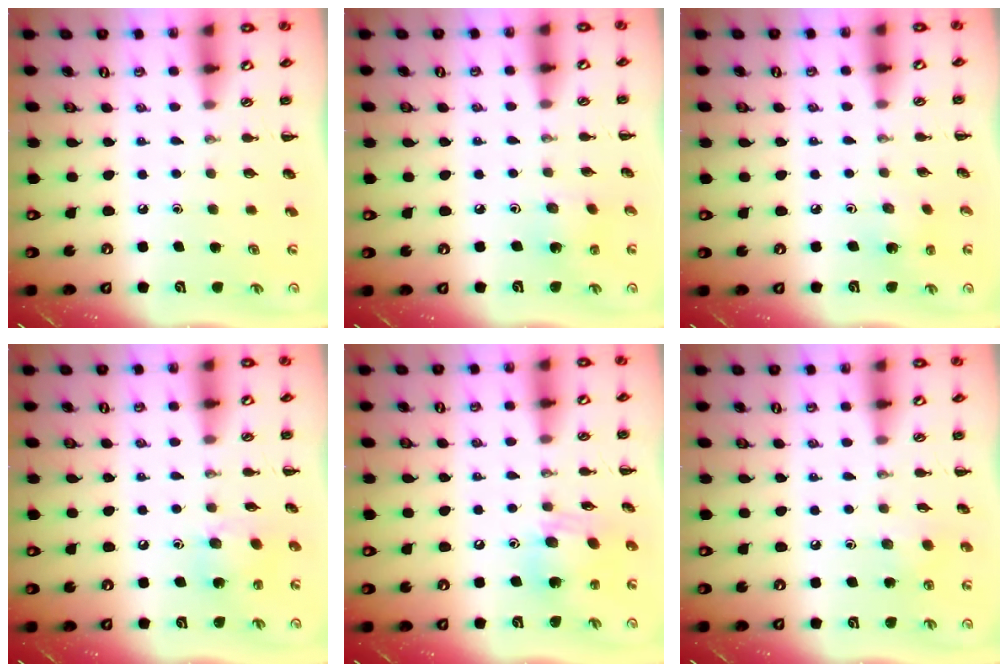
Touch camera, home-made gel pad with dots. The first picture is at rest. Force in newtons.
{"total": 2.7, "press": 2.6, "slide": 0.7}
{"total": 2.7, "press": 2.5, "slide": 0.9}
{"total": 6.7, "press": 6.5, "slide": 1.6}
{"total": 11.9, "press": 11.8, "slide": 1.5}
{"total": 2.3, "press": 2.2, "slide": 0.8}